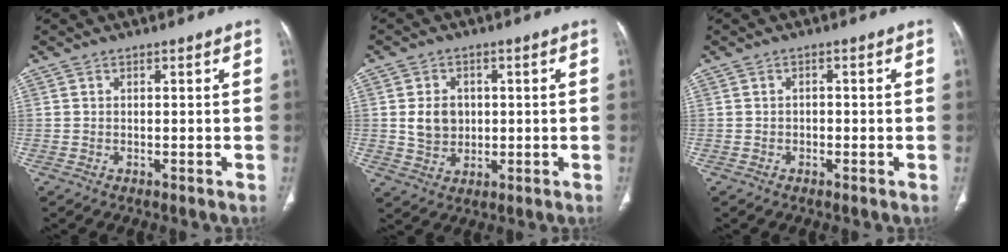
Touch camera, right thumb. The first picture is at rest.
{"total": 6.2, "force": [0.5, 5.1, 3.4], "torque": [-0.038, -0.004, 0.017]}
{"total": 1.1, "force": [-0.3, 0.9, 0.5], "torque": [-0.001, 0.005, -0.006]}